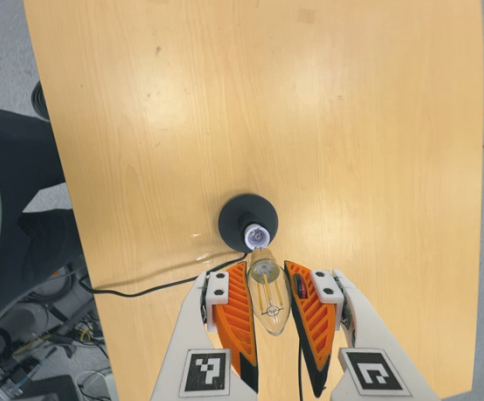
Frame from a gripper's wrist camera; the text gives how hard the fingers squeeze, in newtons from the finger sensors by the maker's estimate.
{"total": 15.9, "left": 17.2, "right": 14.5}